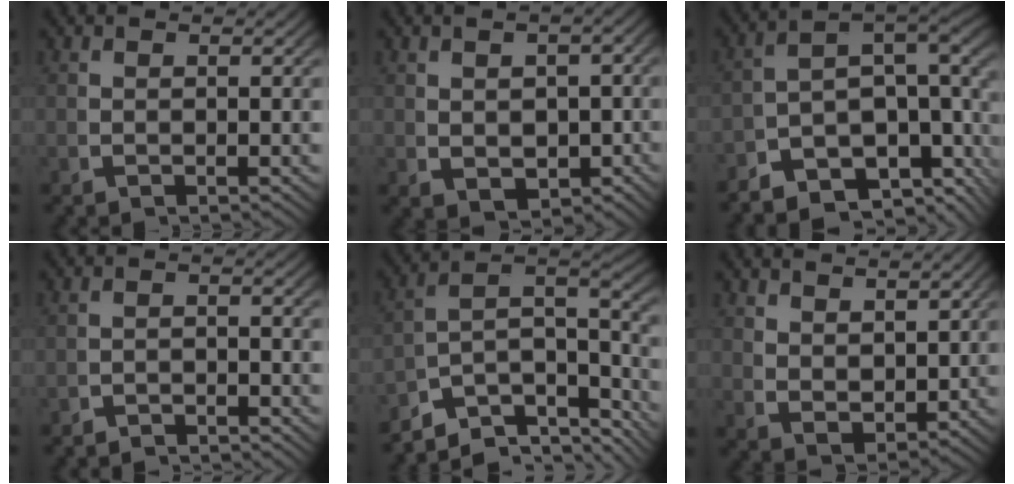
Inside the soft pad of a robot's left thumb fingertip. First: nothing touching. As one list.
[{"total": 4.3, "force": [-0.4, 3.1, 2.9], "torque": [-0.060, -0.030, 0.015]}, {"total": 12.8, "force": [-0.7, 8.6, 9.5], "torque": [-0.137, -0.011, -0.032]}, {"total": 2.6, "force": [-2.5, 0.3, 0.2], "torque": [0.004, -0.010, -0.043]}, {"total": 11.7, "force": [-2.6, 8.2, 8.0], "torque": [-0.162, -0.036, -0.039]}, {"total": 3.6, "force": [1.6, 2.2, 2.3], "torque": [-0.043, -0.020, 0.049]}]